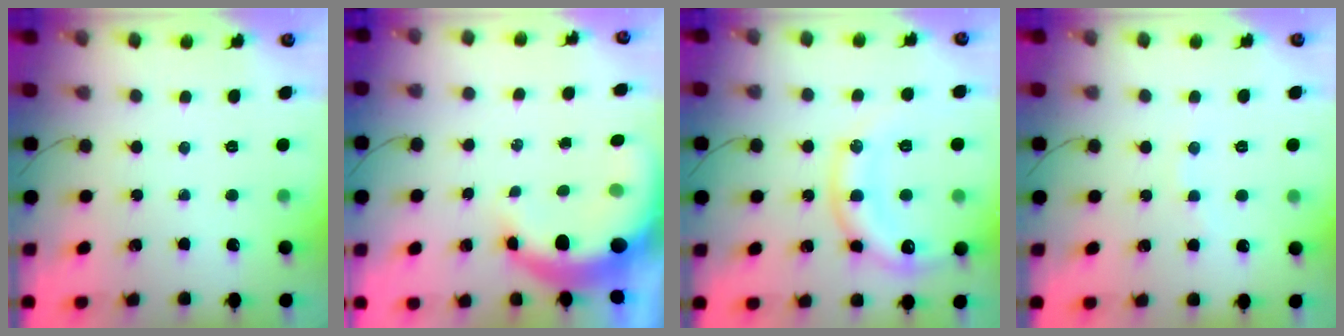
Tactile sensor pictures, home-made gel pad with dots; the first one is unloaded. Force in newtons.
{"total": 8.1, "press": 8.0, "slide": 1.3}
{"total": 15.8, "press": 15.7, "slide": 1.5}
{"total": 2.3, "press": 2.1, "slide": 0.7}